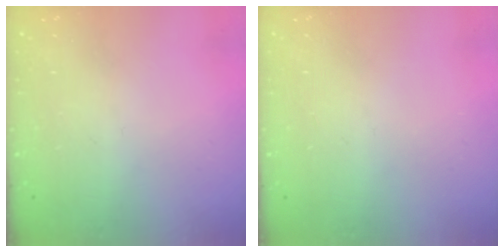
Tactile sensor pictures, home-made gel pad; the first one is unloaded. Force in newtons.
{"total": 0.0}